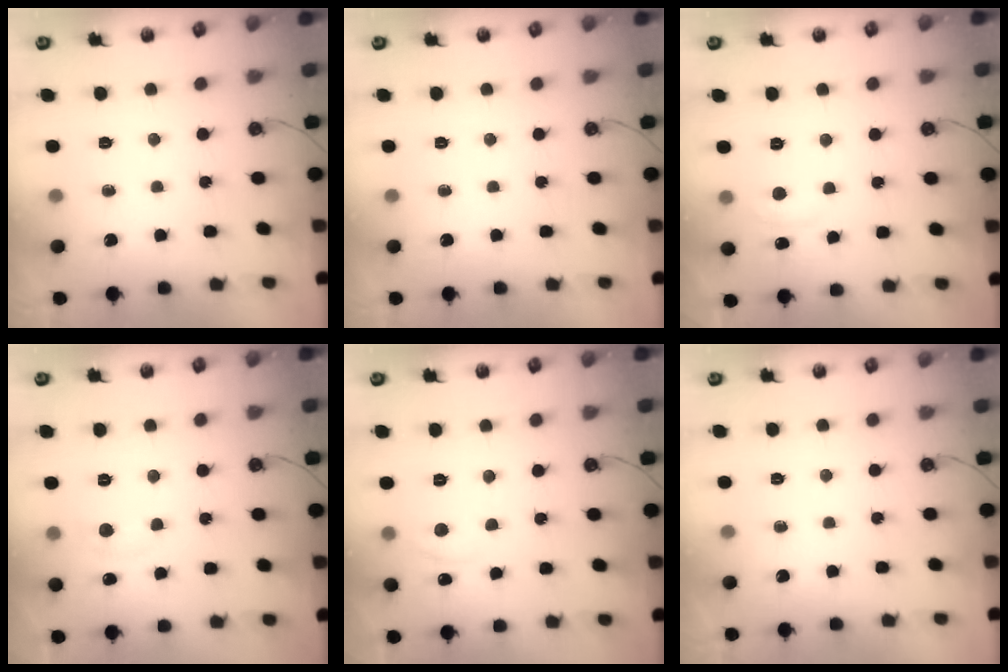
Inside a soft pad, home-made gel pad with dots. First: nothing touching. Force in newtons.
{"total": 0.0}
{"total": 0.8, "press": 0.2, "slide": 0.8}
{"total": 2.0, "press": 1.7, "slide": 1.1}
{"total": 1.6, "press": 1.5, "slide": 0.5}
{"total": 0.0}